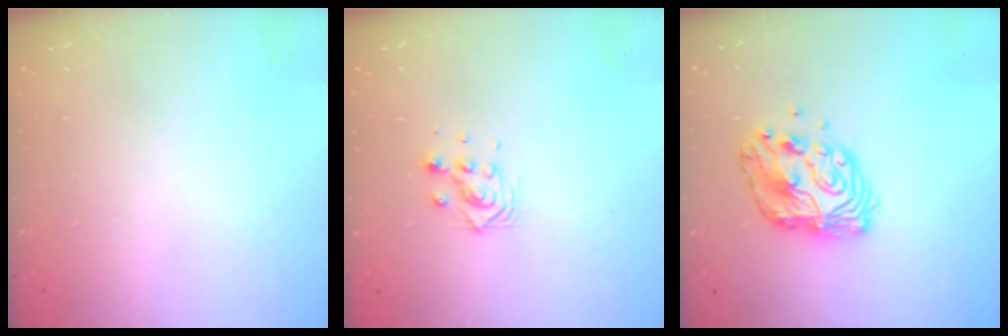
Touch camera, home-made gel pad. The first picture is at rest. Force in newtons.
{"total": 5.1, "press": 5.1, "slide": 0.1}
{"total": 11.9, "press": 11.9, "slide": 0.8}